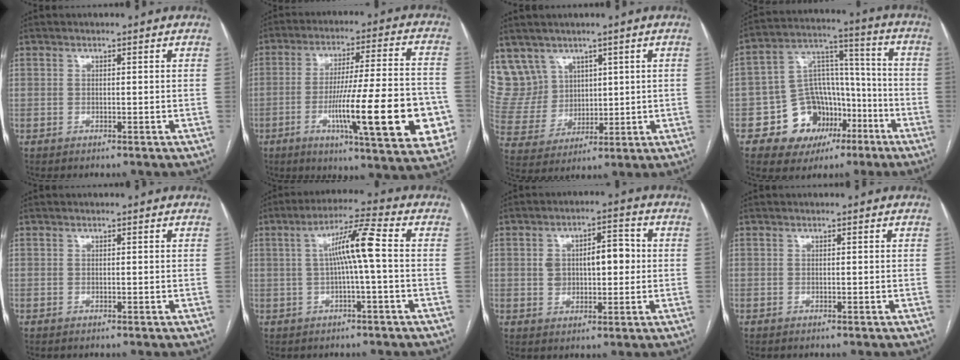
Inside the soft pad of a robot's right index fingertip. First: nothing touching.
{"total": 22.4, "force": [-6.7, 2.7, 21.2], "torque": [-0.262, -0.003, -0.089]}
{"total": 9.3, "force": [6.2, 7.0, 0.5], "torque": [-0.024, 0.033, 0.143]}
{"total": 13.7, "force": [-6.0, 10.5, 6.3], "torque": [-0.091, 0.050, -0.085]}
{"total": 0.0}
{"total": 7.6, "force": [0.3, -0.2, 7.6], "torque": [-0.134, 0.019, 0.002]}
{"total": 7.8, "force": [0.7, 4.1, 6.6], "torque": [-0.104, 0.023, 0.019]}
{"total": 0.0}